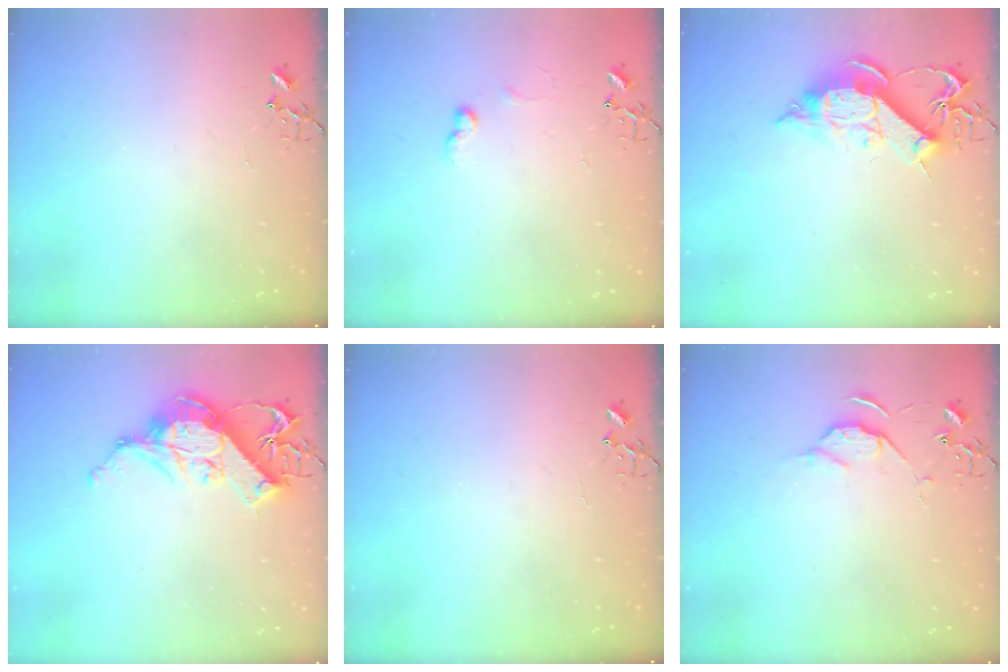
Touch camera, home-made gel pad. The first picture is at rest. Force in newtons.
{"total": 6.7, "press": 6.6, "slide": 0.9}
{"total": 13.2, "press": 13.1, "slide": 1.5}
{"total": 15.3, "press": 15.1, "slide": 2.1}
{"total": 0.0}
{"total": 5.7, "press": 5.7, "slide": 0.8}